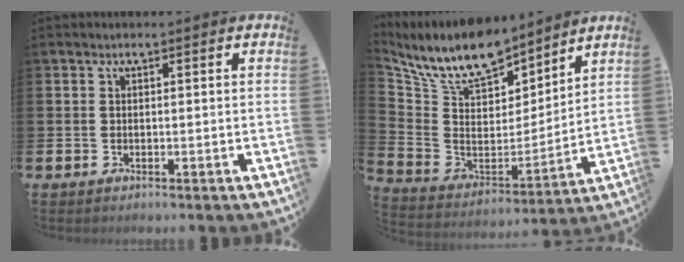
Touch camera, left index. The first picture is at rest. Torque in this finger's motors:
{"motor_torque": [1.09, -1.05, 0.42, 0.21]}